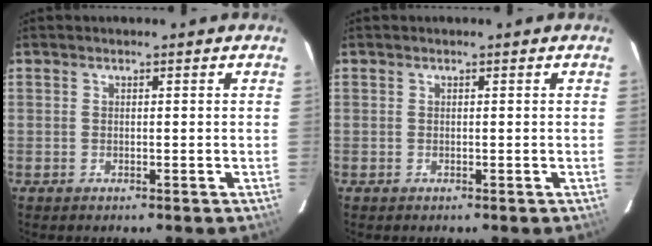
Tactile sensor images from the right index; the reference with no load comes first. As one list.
[{"total": 0.0}]